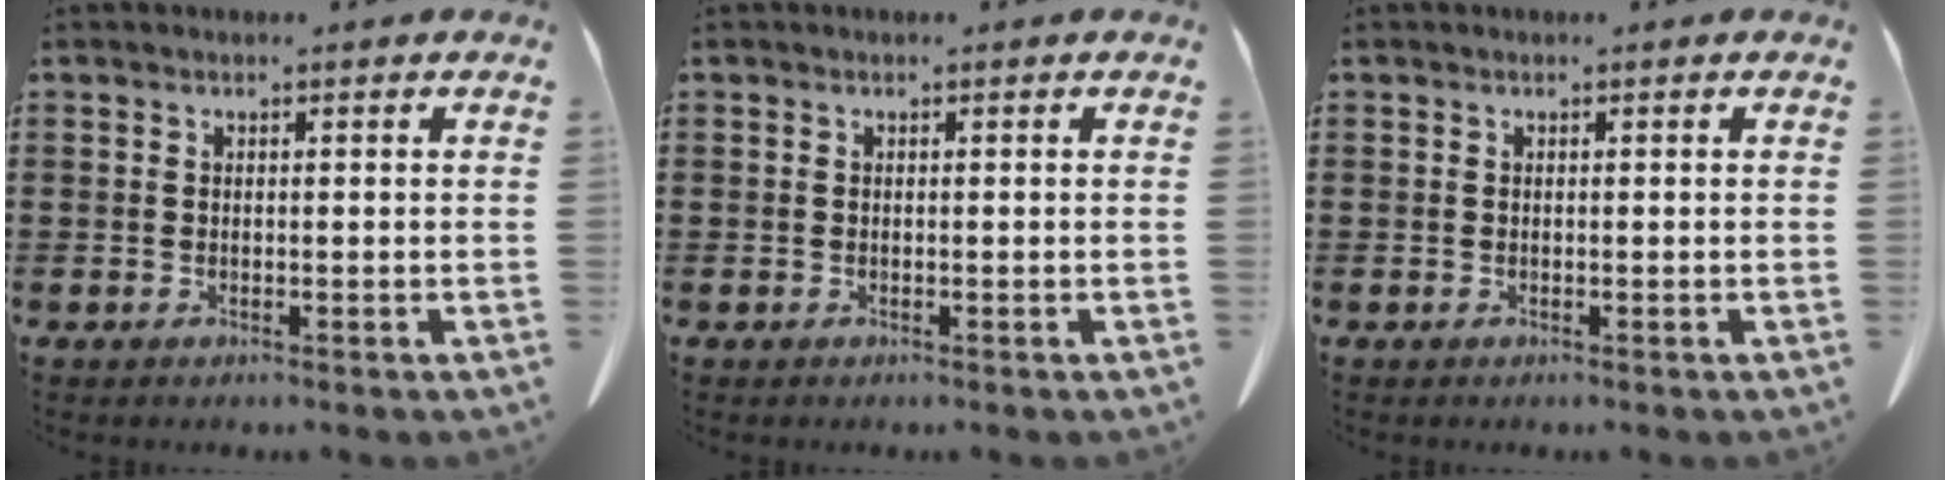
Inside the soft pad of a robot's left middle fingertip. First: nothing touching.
{"total": 0.0}
{"total": 0.0}